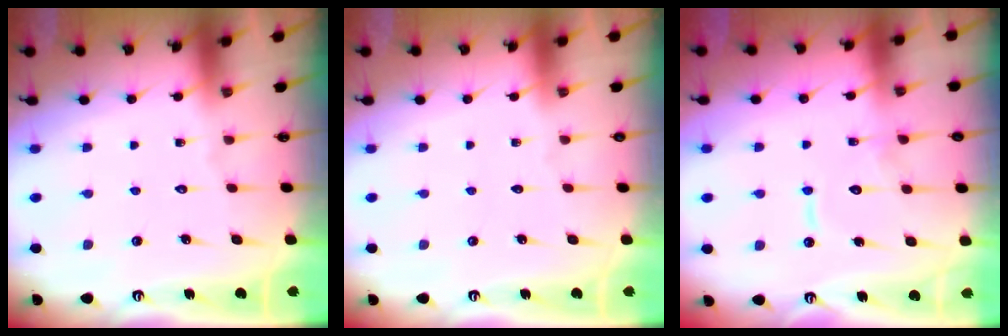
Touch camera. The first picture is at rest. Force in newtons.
{"total": 0.0}
{"total": 9.8, "press": 9.8, "slide": 0.9}